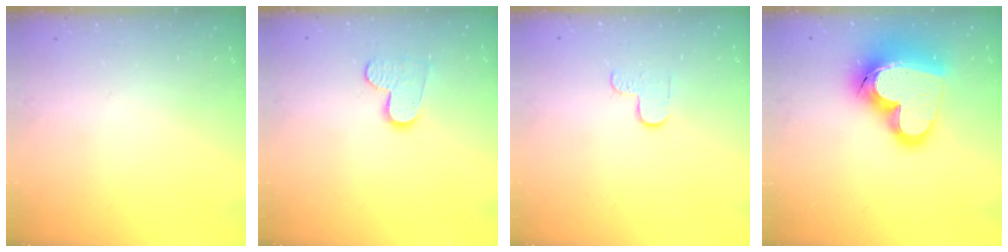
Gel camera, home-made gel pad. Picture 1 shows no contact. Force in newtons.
{"total": 8.9, "press": 8.9, "slide": 0.7}
{"total": 3.1, "press": 3.1, "slide": 0.4}
{"total": 23.0, "press": 22.9, "slide": 2.3}